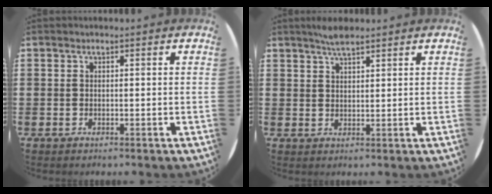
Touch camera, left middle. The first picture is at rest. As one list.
[{"total": 3.1, "force": [2.6, 0.6, 1.5], "torque": [-0.031, 0.004, 0.048]}]